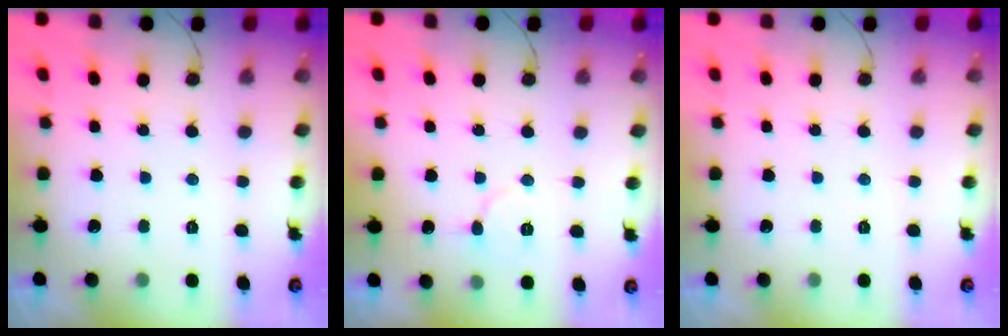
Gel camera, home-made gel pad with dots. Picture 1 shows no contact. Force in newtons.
{"total": 6.9, "press": 6.9, "slide": 0.4}
{"total": 0.0}